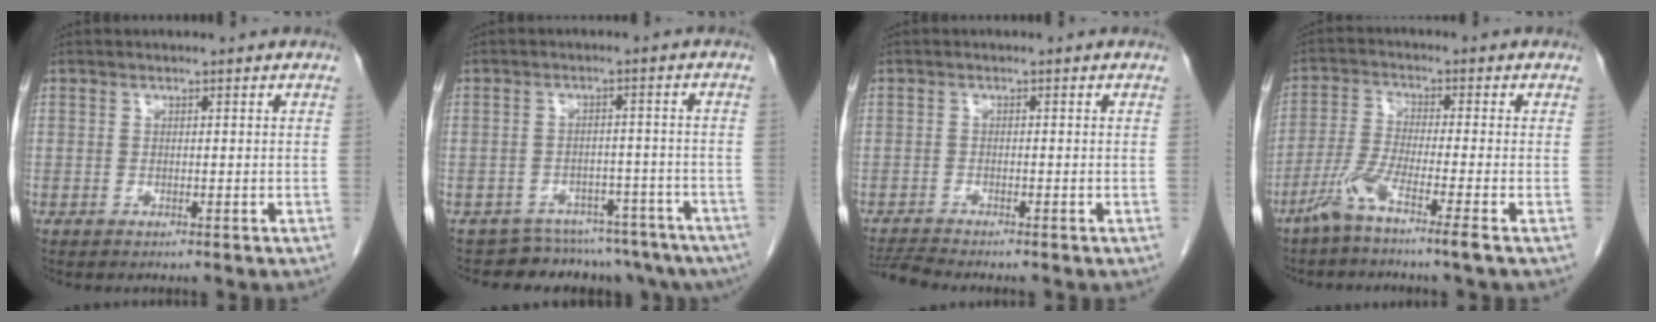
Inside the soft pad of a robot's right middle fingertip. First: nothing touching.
{"total": 12.2, "force": [-11.1, 4.9, 1.8], "torque": [-0.008, 0.029, -0.126]}
{"total": 2.9, "force": [-2.7, -0.9, 0.5], "torque": [-0.018, -0.019, -0.053]}
{"total": 6.2, "force": [-4.0, -1.0, 4.6], "torque": [-0.096, -0.012, -0.087]}